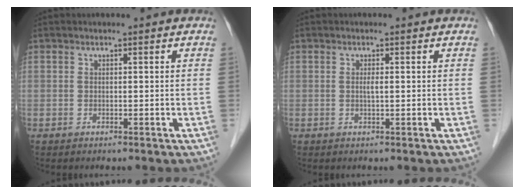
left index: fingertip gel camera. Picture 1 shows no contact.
{"total": 0.9, "force": [0.1, 0.0, 0.9], "torque": [-0.021, -0.001, 0.000]}